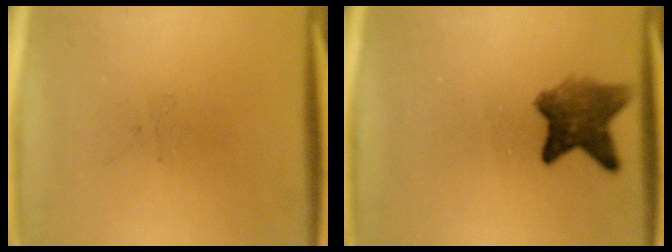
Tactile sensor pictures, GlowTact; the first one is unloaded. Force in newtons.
{"total": 6.3}